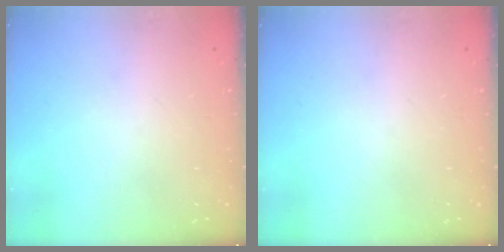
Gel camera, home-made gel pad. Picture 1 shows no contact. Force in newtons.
{"total": 0.0}